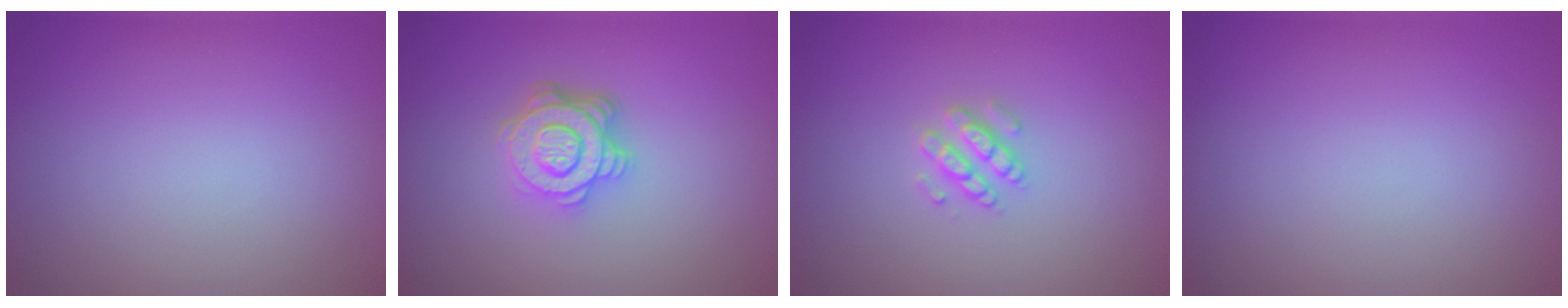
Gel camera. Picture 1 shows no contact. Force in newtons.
{"total": 4.6, "press": 3.4, "slide": 3.0}
{"total": 2.1, "press": 2.0, "slide": 0.5}
{"total": 0.0}